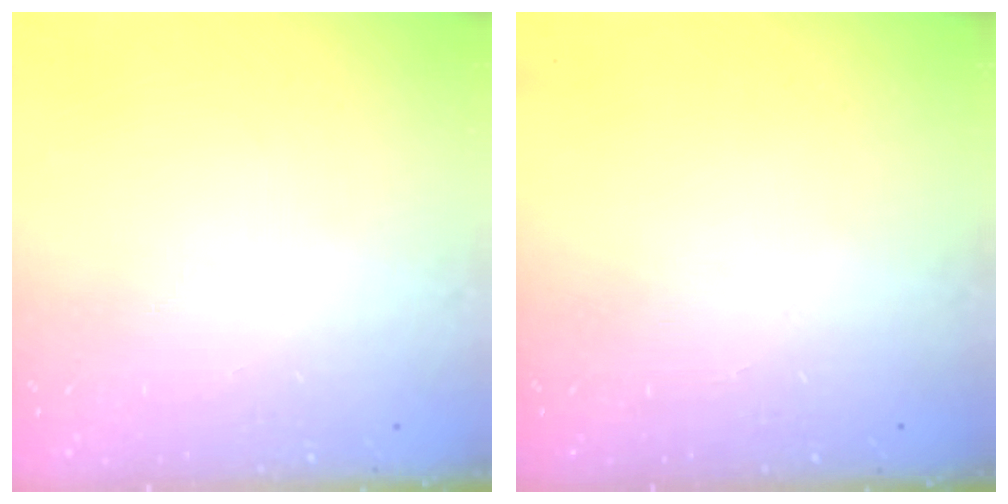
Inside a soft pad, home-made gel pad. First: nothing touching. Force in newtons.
{"total": 0.0}